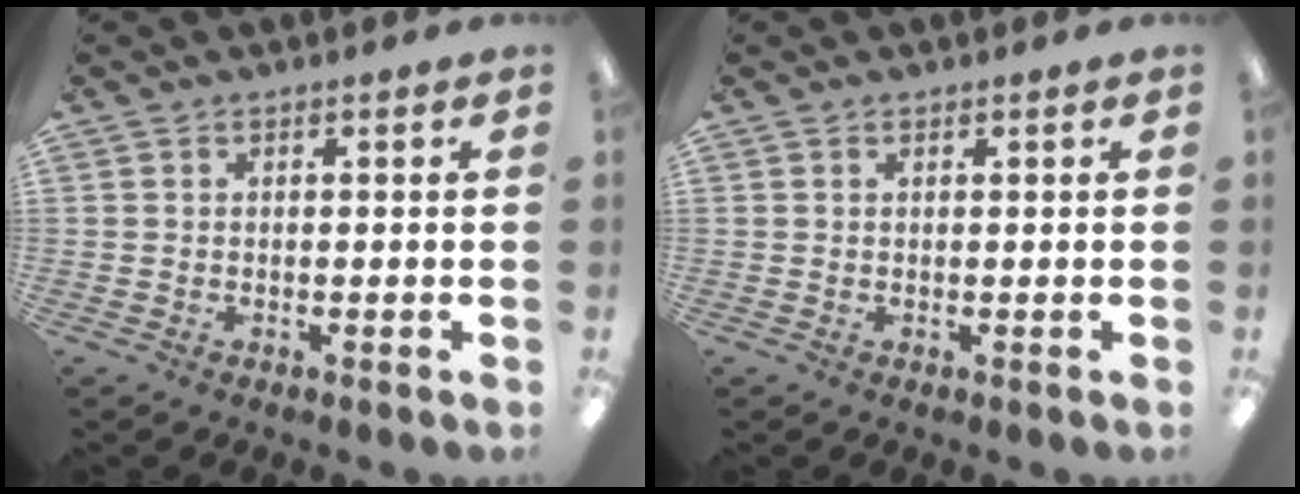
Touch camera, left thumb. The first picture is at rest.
{"total": 0.6, "force": [0.5, 0.3, 0.3], "torque": [-0.006, 0.002, 0.008]}